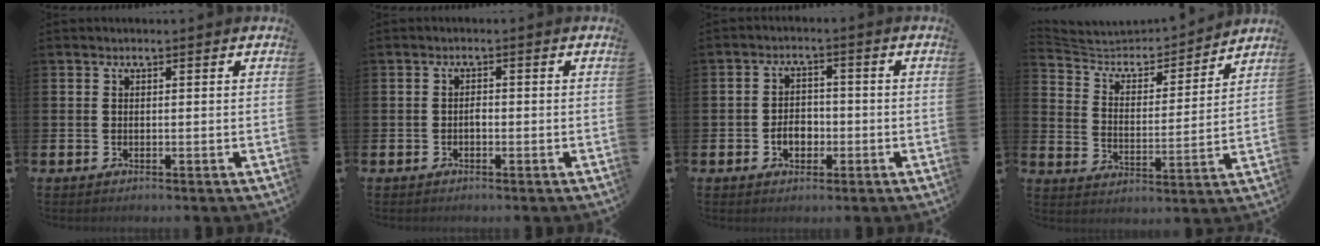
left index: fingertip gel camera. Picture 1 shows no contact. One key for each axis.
{"total": 0.9, "fx": -0.5, "fy": 0.6, "fz": 0.5, "tx": -0.010, "ty": -0.001, "tz": -0.009}
{"total": 3.4, "fx": -1.1, "fy": 2.5, "fz": 2.0, "tx": -0.030, "ty": 0.001, "tz": -0.026}
{"total": 5.7, "fx": 5.4, "fy": 1.7, "fz": 0.6, "tx": -0.049, "ty": -0.048, "tz": 0.090}